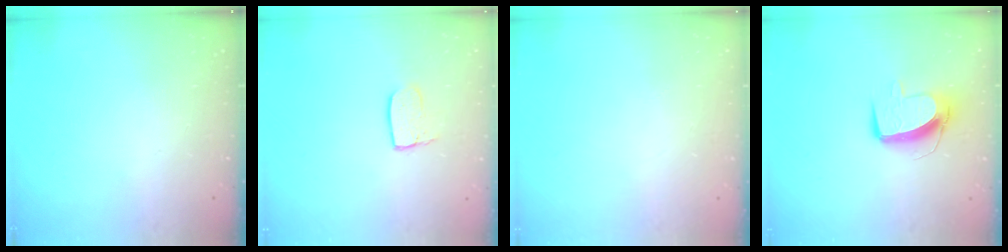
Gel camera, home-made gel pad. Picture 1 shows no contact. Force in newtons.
{"total": 6.8, "press": 6.8, "slide": 0.4}
{"total": 0.0}
{"total": 10.3, "press": 10.3, "slide": 0.5}